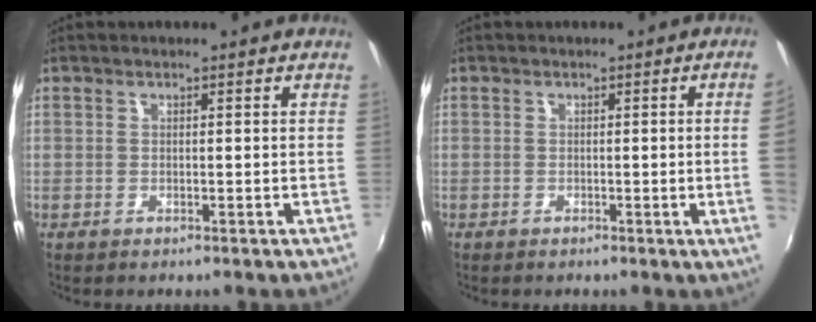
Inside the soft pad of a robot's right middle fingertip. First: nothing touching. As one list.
[{"total": 3.7, "force": [0.0, -2.0, 3.2], "torque": [-0.050, -0.012, 0.006]}]